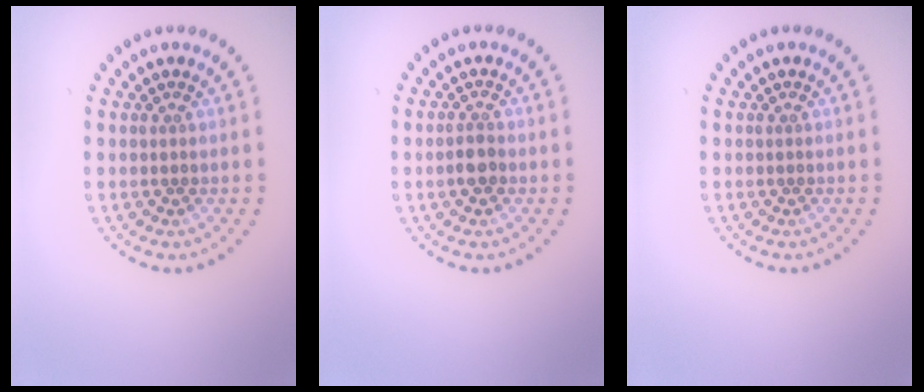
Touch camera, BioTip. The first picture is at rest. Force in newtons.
{"total": 1.7, "press": 1.5, "slide": 0.7}
{"total": 0.0}